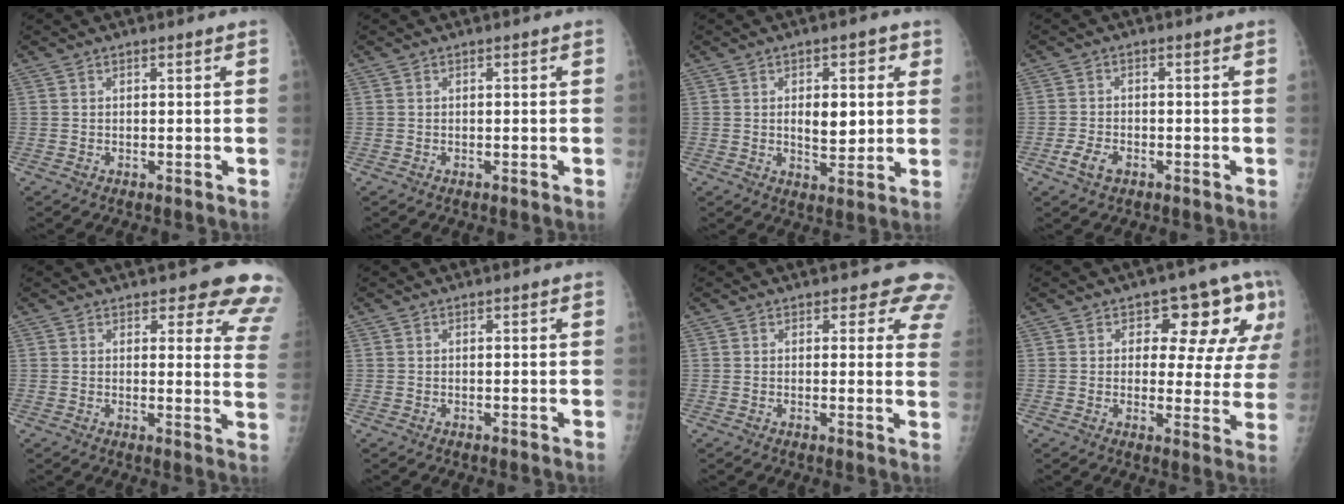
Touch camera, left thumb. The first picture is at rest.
{"total": 0.0}
{"total": 8.4, "force": [1.9, 4.8, 6.7], "torque": [-0.060, -0.011, 0.030]}
{"total": 3.7, "force": [-1.9, 2.3, 2.1], "torque": [-0.033, 0.007, -0.037]}
{"total": 12.3, "force": [10.4, 4.3, 5.1], "torque": [0.001, -0.060, 0.087]}
{"total": 0.0}
{"total": 7.2, "force": [6.1, 3.3, 1.8], "torque": [0.032, -0.025, 0.040]}
{"total": 13.4, "force": [5.4, 6.7, 10.3], "torque": [-0.077, -0.015, 0.064]}